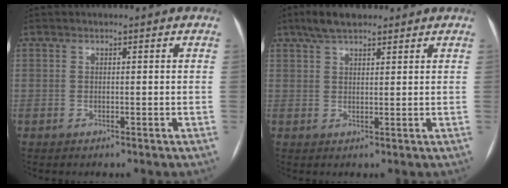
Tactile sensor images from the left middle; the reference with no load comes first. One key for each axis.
{"total": 5.8, "fx": 4.2, "fy": 2.1, "fz": 3.4, "tx": -0.070, "ty": 0.025, "tz": 0.073}